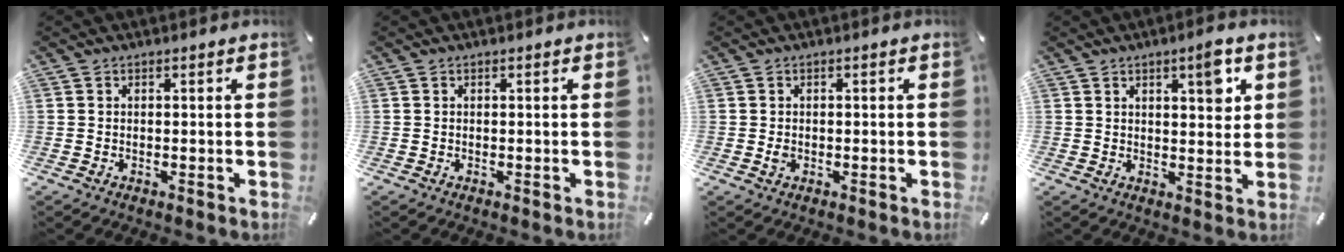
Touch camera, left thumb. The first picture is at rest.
{"total": 0.0}
{"total": 1.3, "force": [-0.2, 1.0, 0.8], "torque": [-0.015, 0.003, -0.004]}
{"total": 6.8, "force": [3.6, 2.5, 5.2], "torque": [-0.060, -0.019, 0.052]}